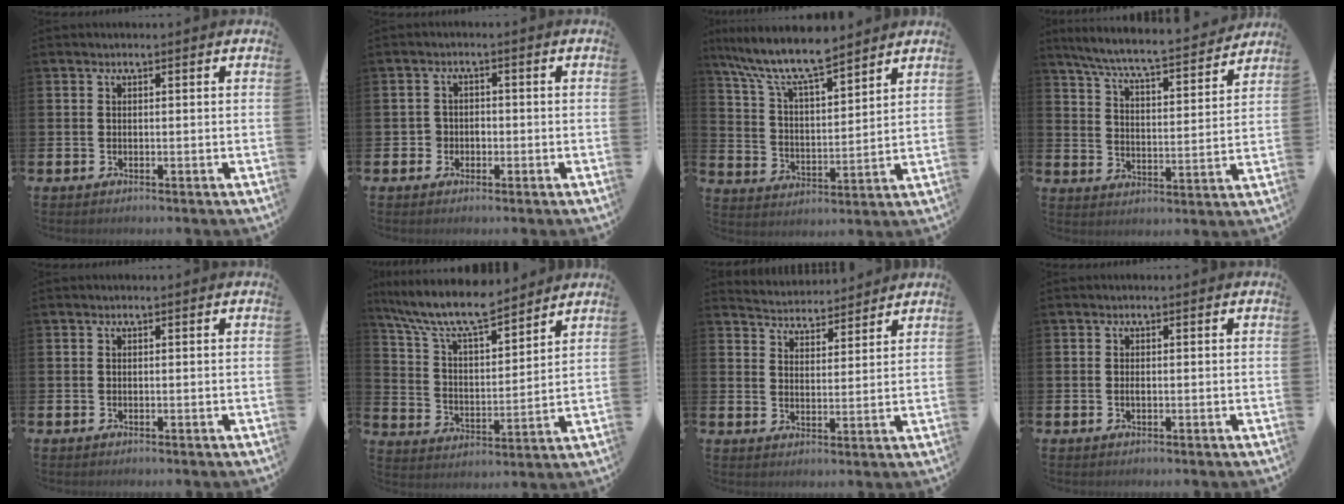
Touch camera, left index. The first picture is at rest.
{"total": 2.1, "force": [-0.9, 2.0, 0.1], "torque": [-0.005, 0.003, -0.023]}
{"total": 9.4, "force": [8.4, 1.5, 4.0], "torque": [-0.108, -0.043, 0.149]}
{"total": 7.1, "force": [6.7, 0.3, 2.5], "torque": [-0.081, -0.048, 0.113]}
{"total": 0.0}
{"total": 10.0, "force": [9.0, 2.0, 4.0], "torque": [-0.113, -0.049, 0.158]}
{"total": 4.6, "force": [4.5, 0.6, -0.4], "torque": [-0.003, -0.033, 0.079]}
{"total": 0.5, "force": [-0.1, 0.2, 0.5], "torque": [-0.006, -0.003, -0.003]}